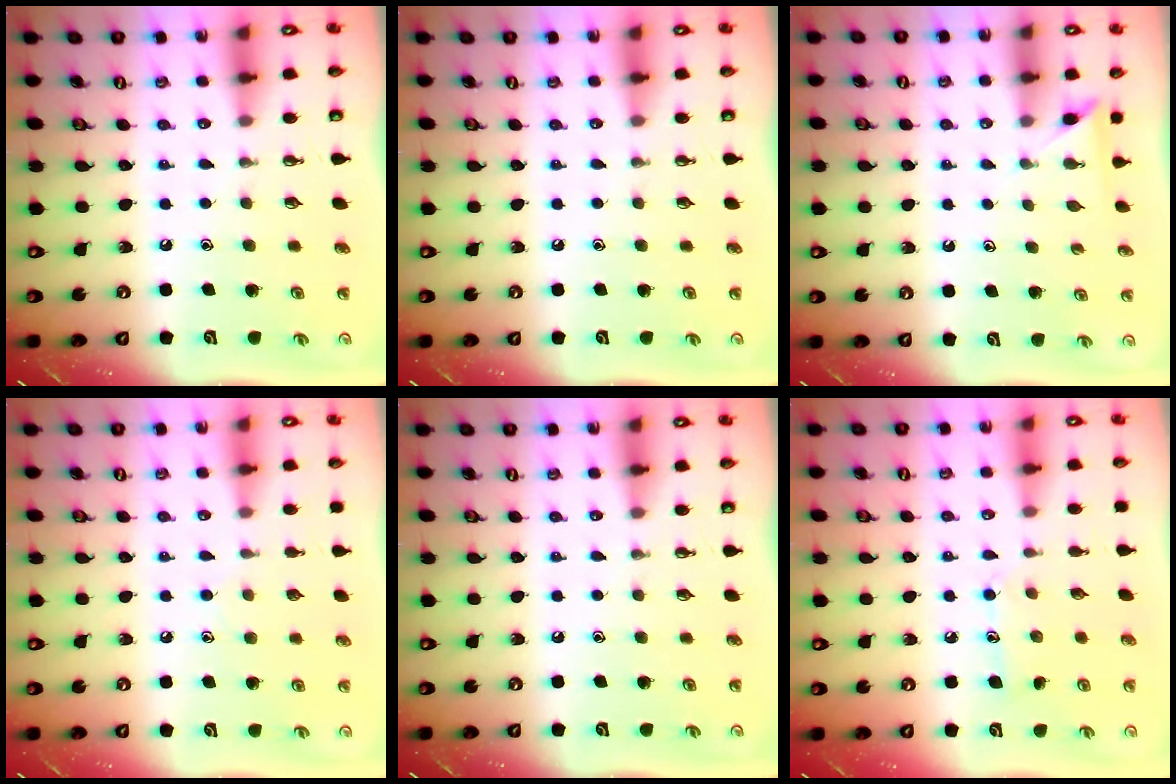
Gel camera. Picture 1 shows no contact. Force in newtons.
{"total": 0.0}
{"total": 2.3, "press": 2.3, "slide": 0.2}
{"total": 7.9, "press": 7.9, "slide": 0.8}
{"total": 0.0}
{"total": 7.8, "press": 7.8, "slide": 0.1}